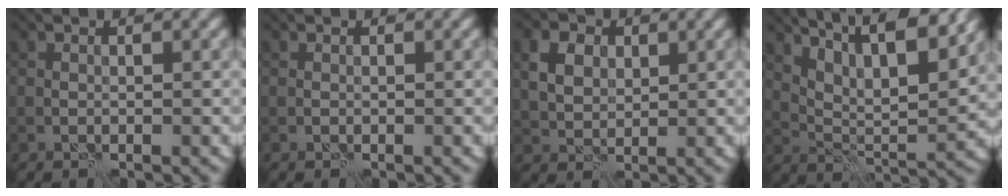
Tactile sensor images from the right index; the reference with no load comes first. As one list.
[{"total": 0.0}, {"total": 3.6, "force": [1.0, 2.7, 2.1], "torque": [-0.044, 0.002, 0.018]}, {"total": 11.2, "force": [7.6, 3.1, 7.6], "torque": [-0.121, 0.011, 0.100]}]